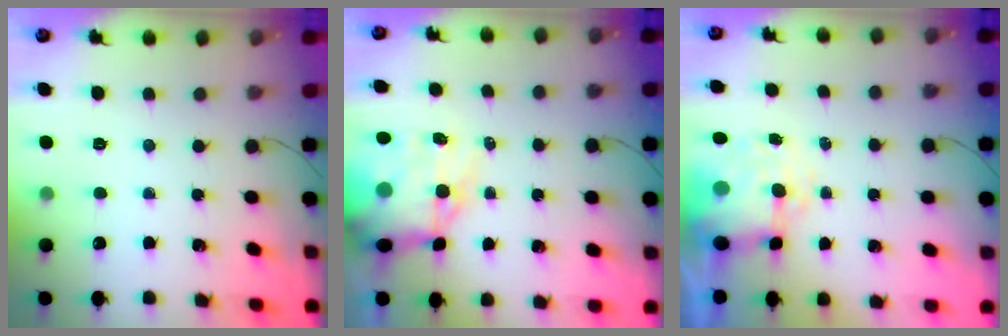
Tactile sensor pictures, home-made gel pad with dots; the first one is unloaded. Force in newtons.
{"total": 15.3, "press": 14.8, "slide": 3.8}
{"total": 8.9, "press": 8.7, "slide": 1.6}